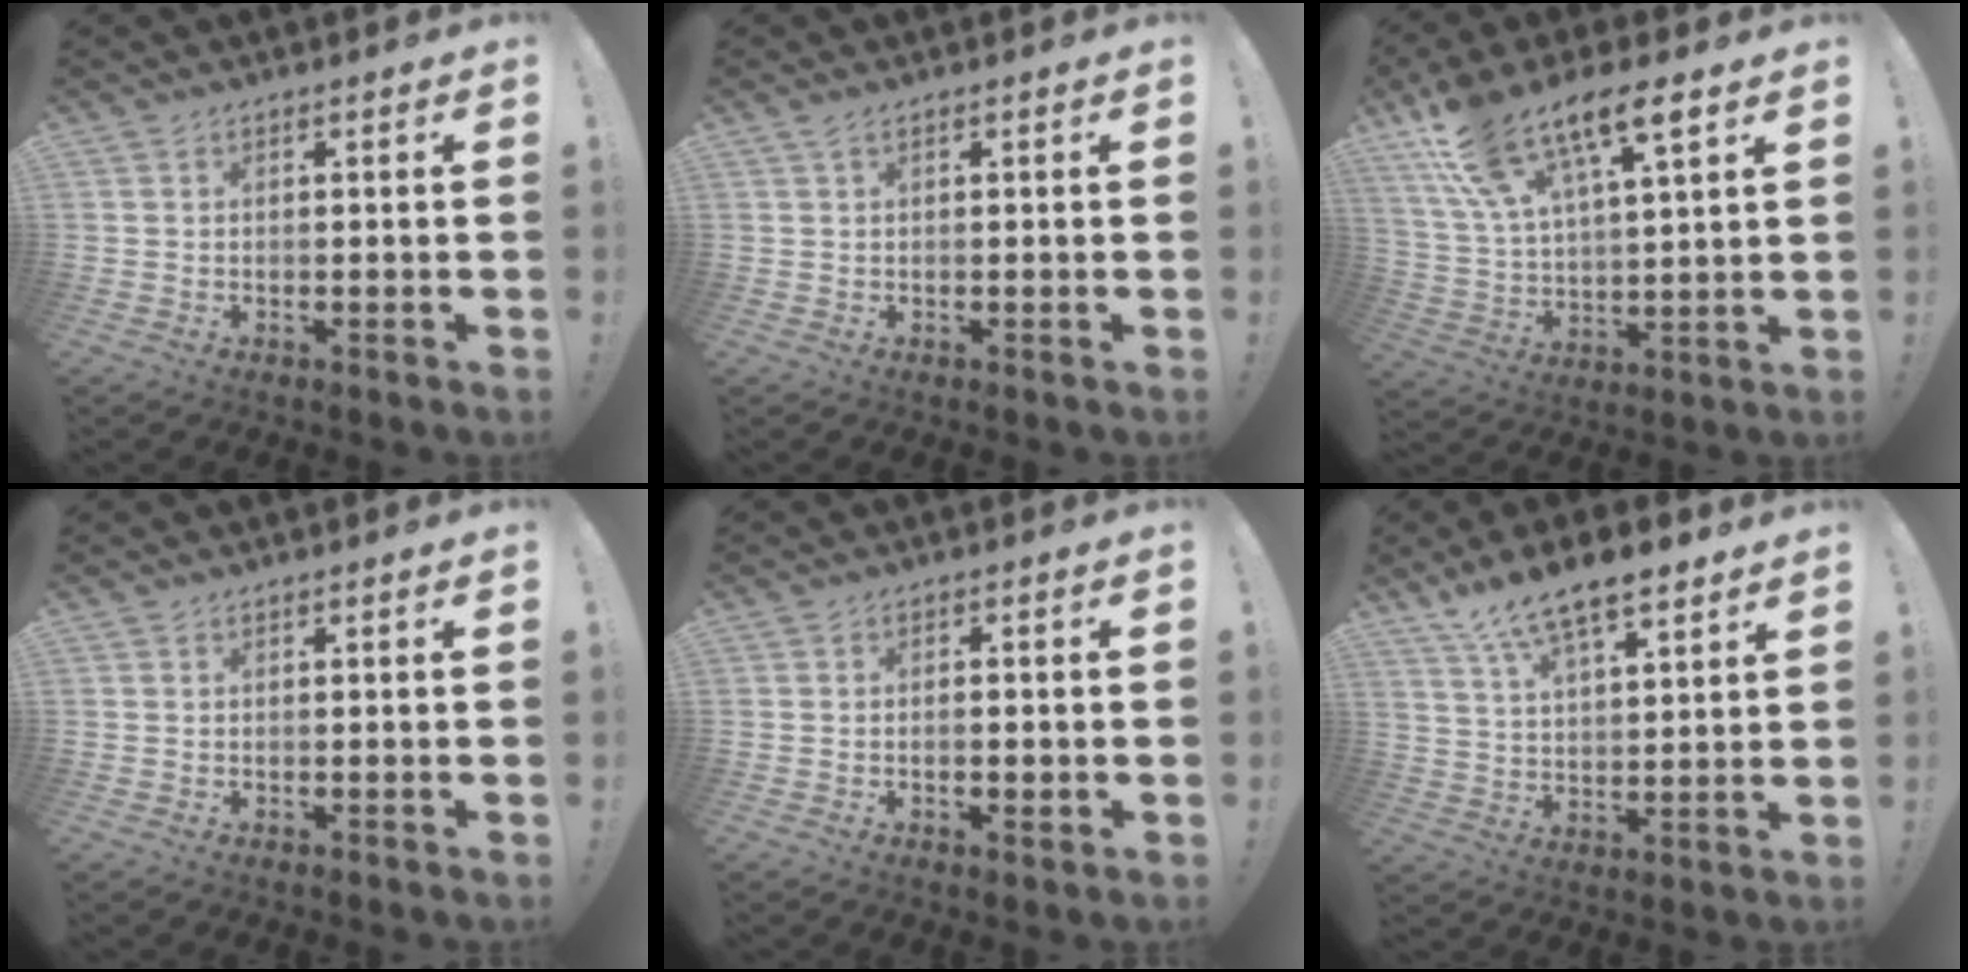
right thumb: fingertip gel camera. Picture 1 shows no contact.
{"total": 1.0, "force": [0.8, 0.1, 0.6], "torque": [-0.008, -0.001, 0.013]}
{"total": 16.1, "force": [10.7, 5.7, 10.6], "torque": [-0.191, -0.058, 0.187]}
{"total": 0.0}
{"total": 2.2, "force": [-0.9, 0.9, 1.8], "torque": [-0.028, 0.003, -0.014]}
{"total": 12.1, "force": [9.1, 4.0, 6.9], "torque": [-0.124, -0.050, 0.163]}